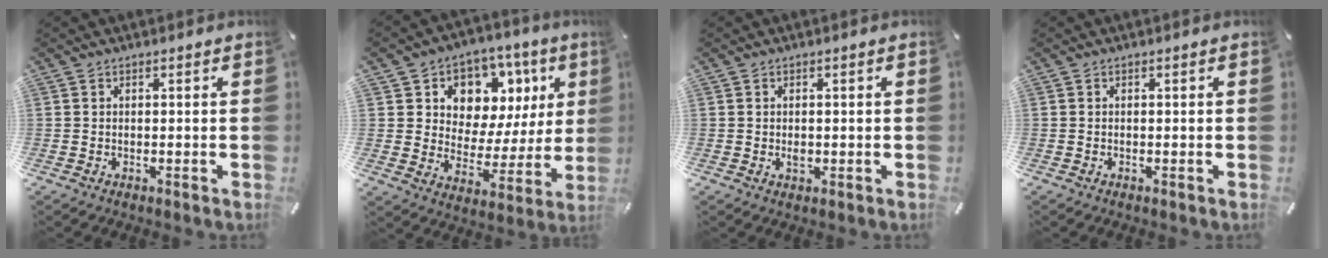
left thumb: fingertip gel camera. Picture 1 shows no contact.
{"total": 8.8, "force": [4.3, 7.4, 2.2], "torque": [-0.029, -0.055, 0.077]}
{"total": 1.3, "force": [-0.1, 0.9, 0.9], "torque": [-0.017, 0.004, -0.004]}
{"total": 0.0}